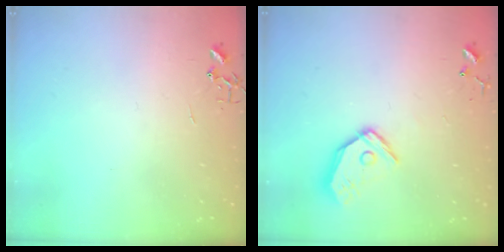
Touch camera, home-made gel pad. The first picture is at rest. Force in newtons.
{"total": 12.4, "press": 12.2, "slide": 1.9}